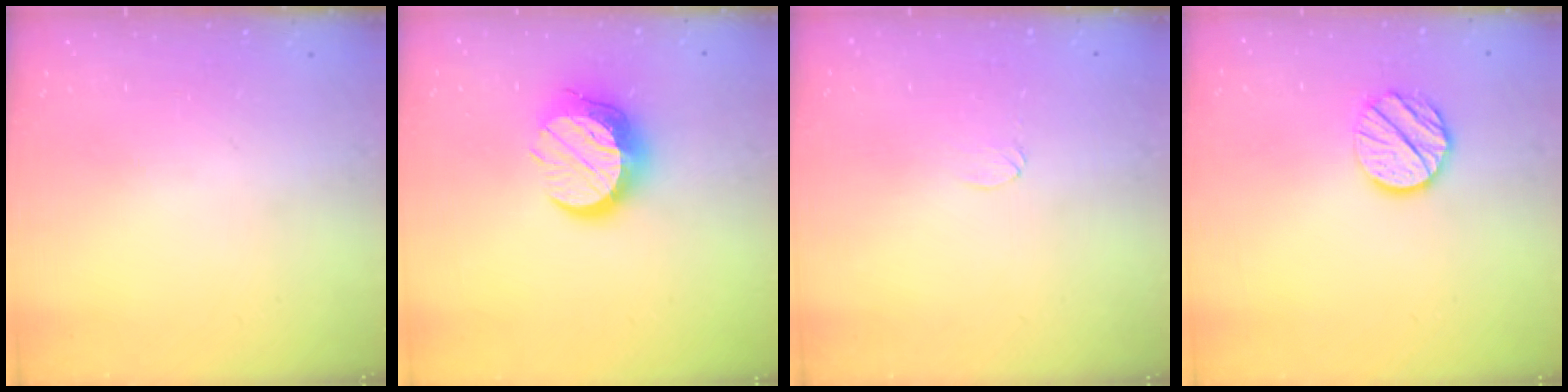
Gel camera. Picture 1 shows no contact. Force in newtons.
{"total": 13.0, "press": 12.9, "slide": 1.2}
{"total": 4.8, "press": 4.8, "slide": 0.4}
{"total": 10.5, "press": 10.4, "slide": 0.7}